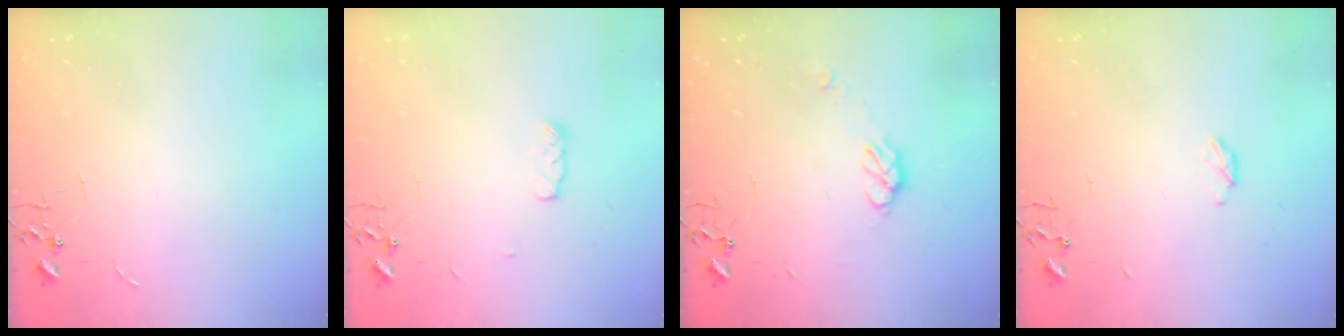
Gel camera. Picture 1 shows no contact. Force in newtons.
{"total": 5.2, "press": 5.2, "slide": 0.8}
{"total": 5.8, "press": 5.8, "slide": 0.5}
{"total": 3.6, "press": 3.6, "slide": 0.6}